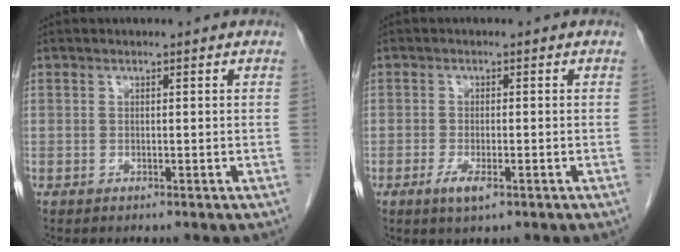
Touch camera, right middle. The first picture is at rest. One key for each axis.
{"total": 3.0, "fx": -1.5, "fy": 0.8, "fz": 2.5, "tx": -0.051, "ty": -0.004, "tz": -0.025}